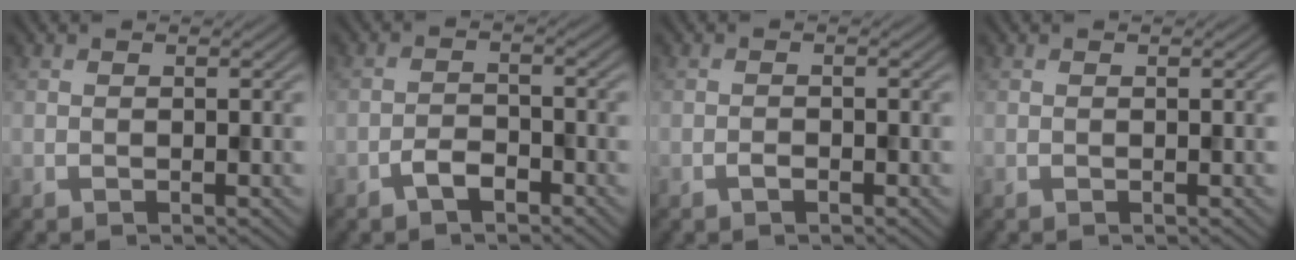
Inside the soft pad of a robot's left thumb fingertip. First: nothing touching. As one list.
[{"total": 2.7, "force": [-1.9, 1.2, 1.5], "torque": [-0.027, 0.004, -0.041]}, {"total": 1.0, "force": [-0.7, 0.4, 0.6], "torque": [-0.010, 0.002, -0.013]}, {"total": 0.0}]